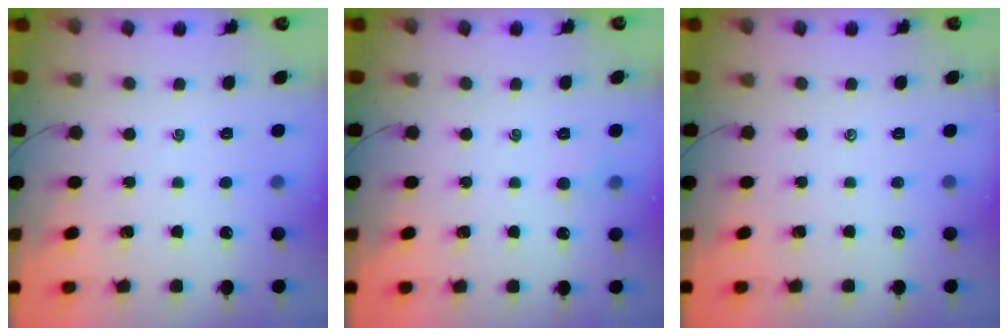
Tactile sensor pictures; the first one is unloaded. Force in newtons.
{"total": 3.3, "press": 3.1, "slide": 1.1}
{"total": 0.0}